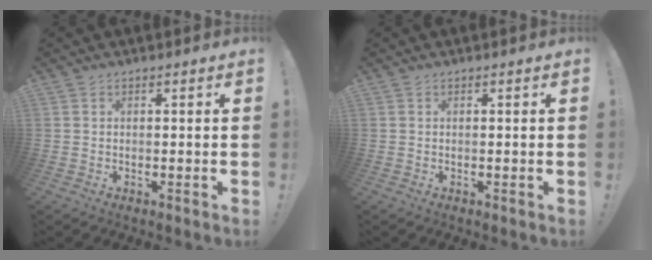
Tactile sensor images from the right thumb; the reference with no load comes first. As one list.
[{"total": 0.0}]